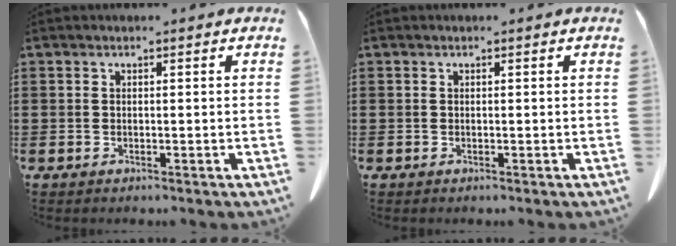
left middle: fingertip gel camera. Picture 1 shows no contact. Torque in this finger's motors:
{"motor_torque": [-0.03, 0.02, 0.00, 0.00]}